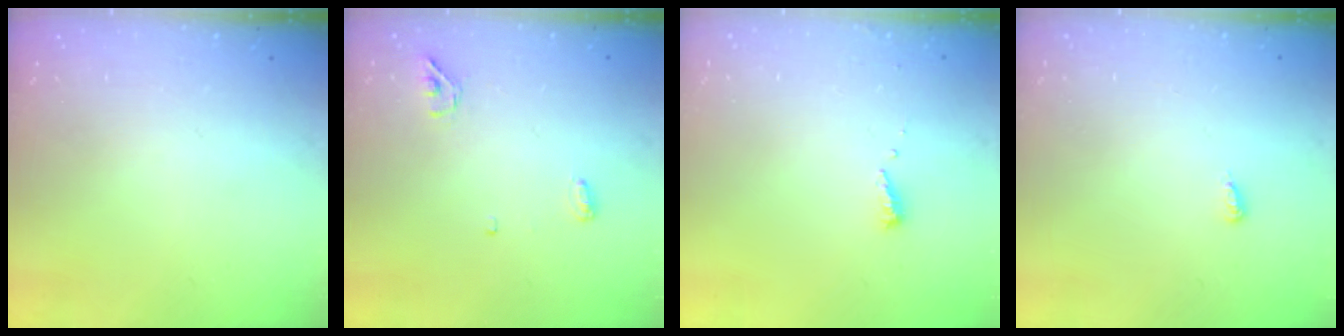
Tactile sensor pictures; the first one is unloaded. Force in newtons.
{"total": 4.4, "press": 4.3, "slide": 0.9}
{"total": 5.3, "press": 5.3, "slide": 0.5}
{"total": 3.7, "press": 3.7, "slide": 0.2}